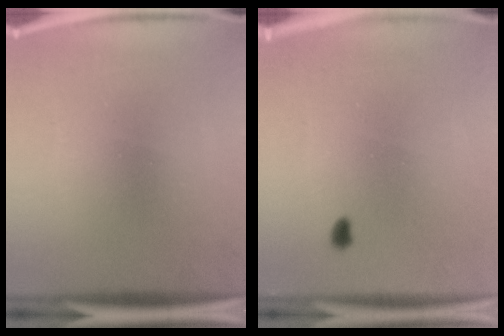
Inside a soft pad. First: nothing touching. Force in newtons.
{"total": 1.0}